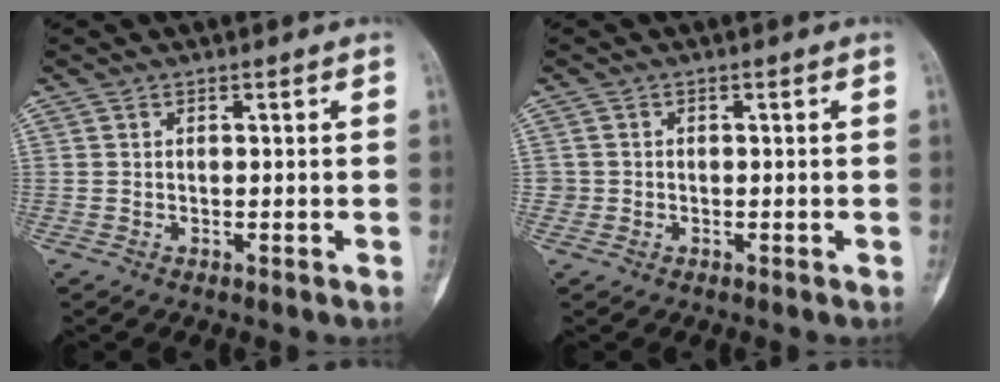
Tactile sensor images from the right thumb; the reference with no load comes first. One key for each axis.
{"total": 1.2, "fx": -0.3, "fy": 1.2, "fz": -0.1, "tx": 0.008, "ty": 0.006, "tz": -0.009}